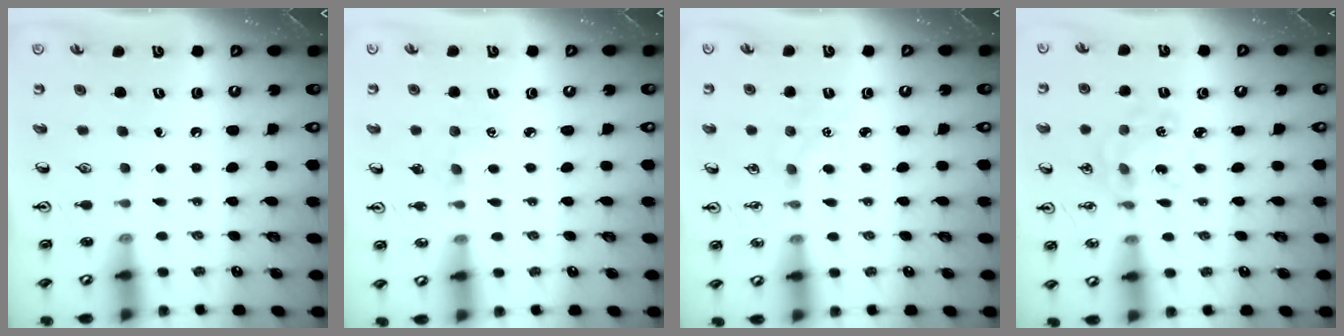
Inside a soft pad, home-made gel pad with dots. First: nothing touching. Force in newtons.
{"total": 1.9, "press": 1.9, "slide": 0.3}
{"total": 4.6, "press": 4.6, "slide": 0.5}
{"total": 2.8, "press": 2.8, "slide": 0.2}